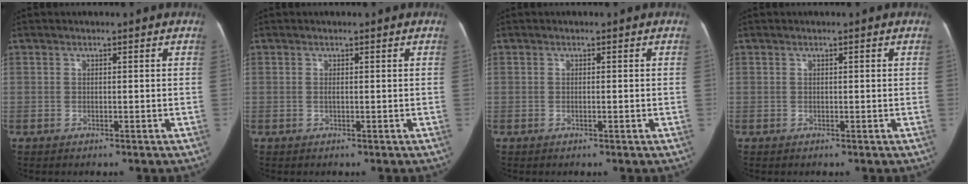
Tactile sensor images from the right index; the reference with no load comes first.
{"total": 0.6, "force": [0.0, 0.2, 0.5], "torque": [-0.013, 0.000, 0.000]}
{"total": 0.7, "force": [-0.2, 0.2, 0.7], "torque": [-0.014, 0.004, -0.002]}
{"total": 0.0}